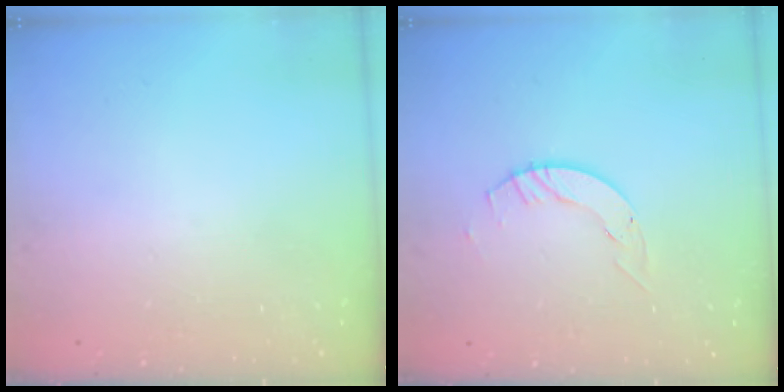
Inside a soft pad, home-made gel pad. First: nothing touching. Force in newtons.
{"total": 2.1, "press": 2.1, "slide": 0.3}